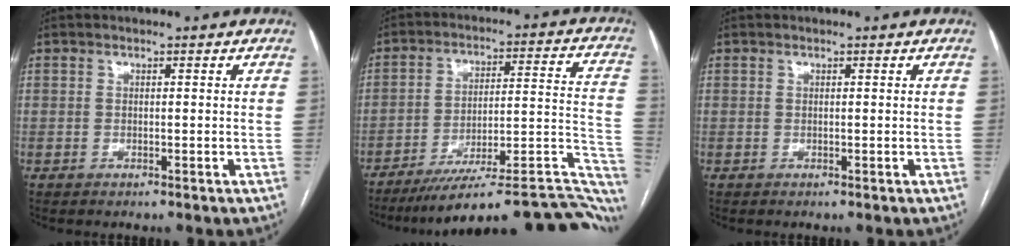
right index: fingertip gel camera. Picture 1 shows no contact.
{"total": 27.1, "force": [-22.7, 4.3, 14.1], "torque": [-0.090, 0.026, -0.302]}
{"total": 0.0}